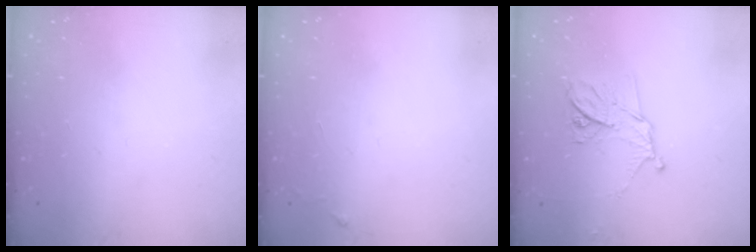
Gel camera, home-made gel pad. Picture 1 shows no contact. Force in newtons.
{"total": 3.5, "press": 3.4, "slide": 0.5}
{"total": 11.3, "press": 11.3, "slide": 0.7}